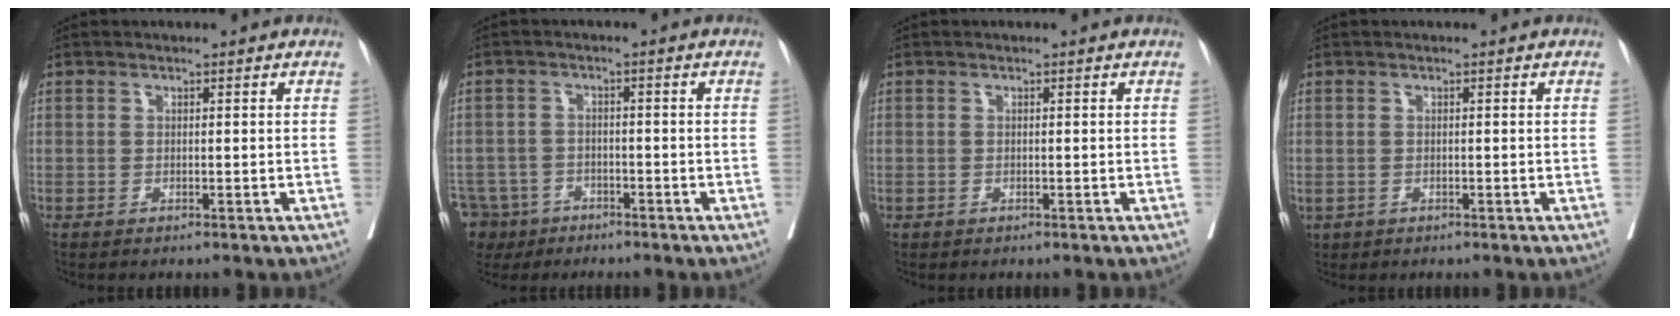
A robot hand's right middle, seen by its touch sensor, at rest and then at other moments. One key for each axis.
{"total": 10.5, "fx": -6.6, "fy": 7.8, "fz": 2.5, "tx": -0.084, "ty": -0.006, "tz": -0.106}
{"total": 0.7, "fx": -0.2, "fy": 0.7, "fz": -0.1, "tx": 0.006, "ty": 0.007, "tz": -0.005}
{"total": 2.0, "fx": -0.7, "fy": 1.5, "fz": 1.1, "tx": -0.033, "ty": -0.002, "tz": -0.004}